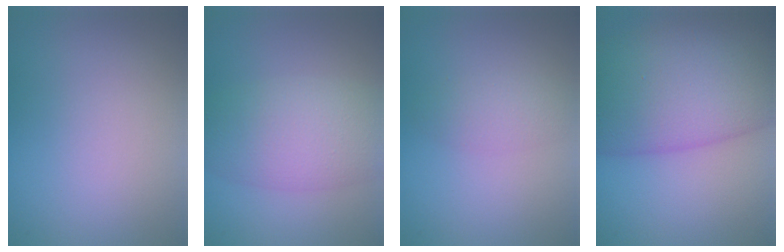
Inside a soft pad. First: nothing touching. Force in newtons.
{"total": 6.2, "press": 6.2, "slide": 0.4}
{"total": 1.8, "press": 1.8, "slide": 0.0}
{"total": 12.6, "press": 12.6, "slide": 0.4}